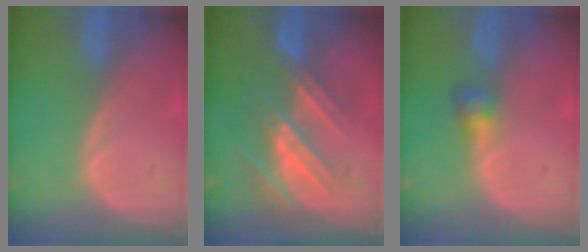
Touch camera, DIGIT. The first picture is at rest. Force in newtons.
{"total": 7.9, "press": 7.5, "slide": 2.2}
{"total": 2.7, "press": 2.6, "slide": 0.8}